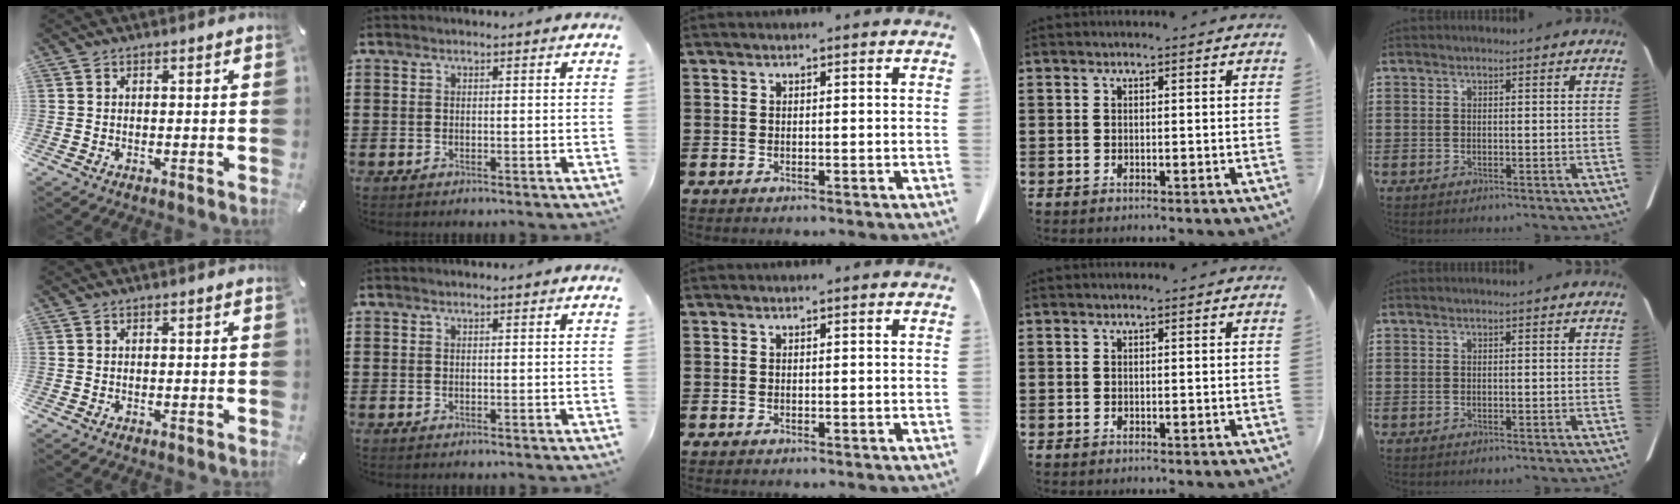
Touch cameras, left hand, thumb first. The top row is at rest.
{}